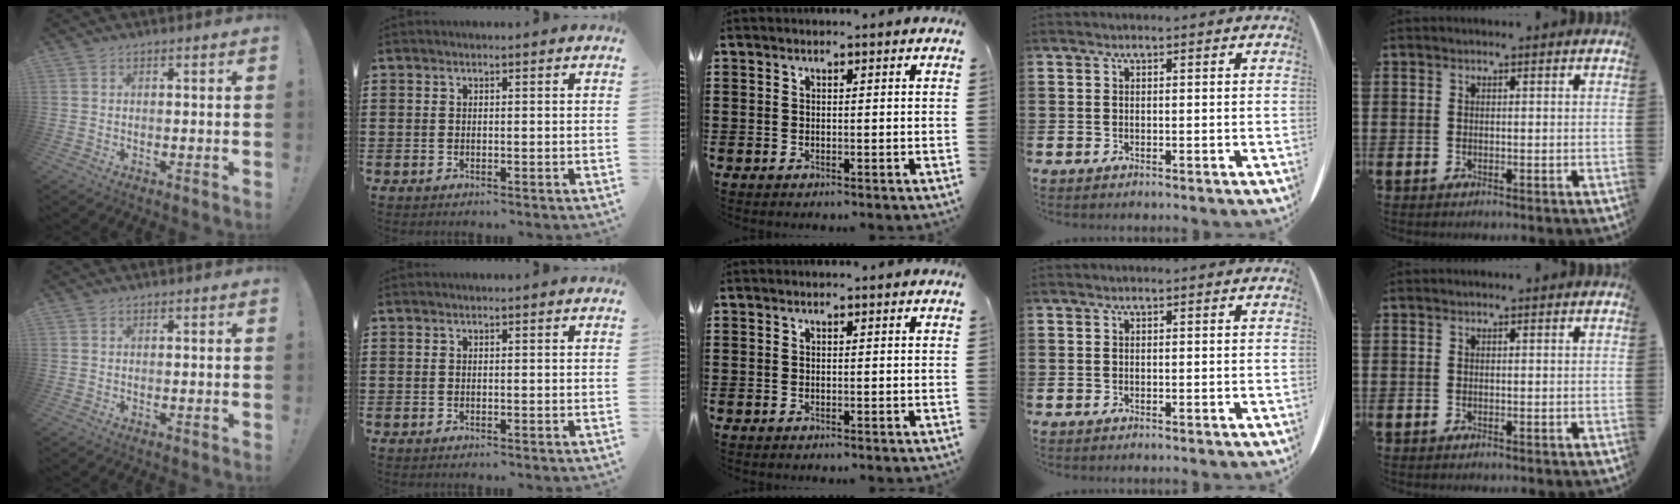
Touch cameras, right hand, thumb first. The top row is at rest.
{}